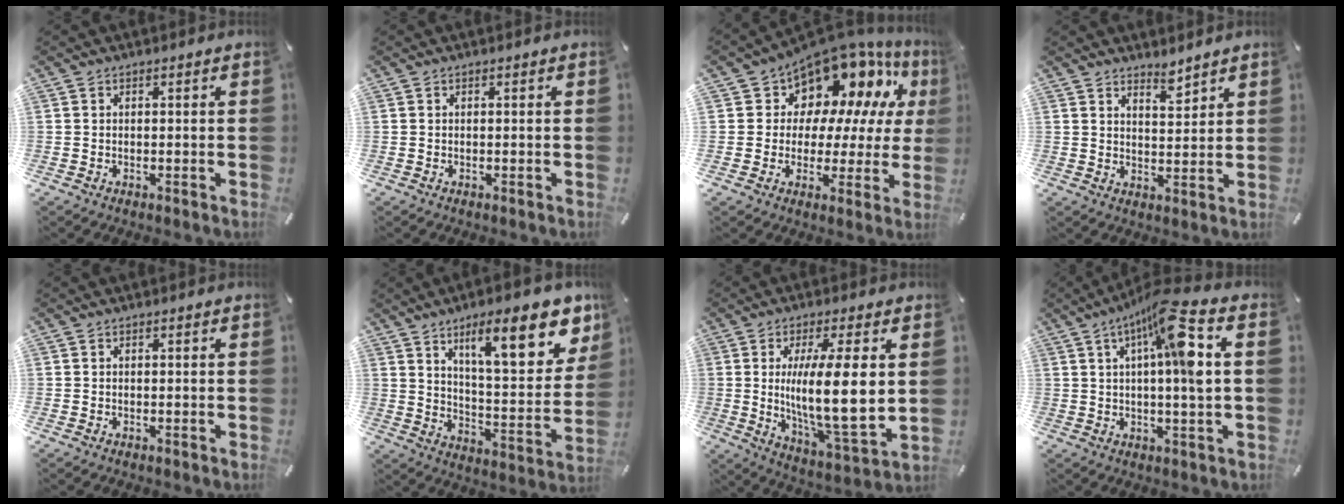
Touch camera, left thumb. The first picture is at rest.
{"total": 0.0}
{"total": 12.6, "force": [10.0, 7.0, 3.1], "torque": [-0.065, -0.094, 0.181]}
{"total": 4.2, "force": [4.0, 1.1, 0.8], "torque": [0.000, -0.032, 0.071]}
{"total": 0.0}
{"total": 20.5, "force": [11.6, 7.4, 15.2], "torque": [-0.207, -0.069, 0.179]}
{"total": 17.1, "force": [2.4, 4.1, 16.4], "torque": [-0.303, -0.027, 0.025]}
{"total": 14.1, "force": [3.8, 2.3, 13.4], "torque": [-0.215, -0.008, 0.058]}